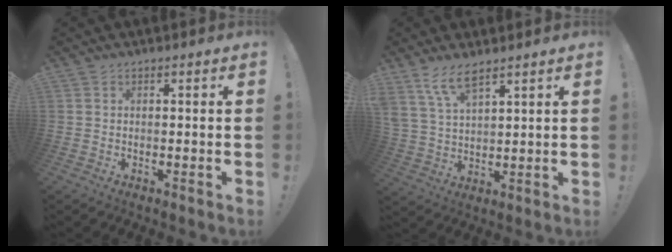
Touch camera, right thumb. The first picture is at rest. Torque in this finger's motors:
{"motor_torque": [-0.28, 1.20, 0.49, 0.28, 0.53]}